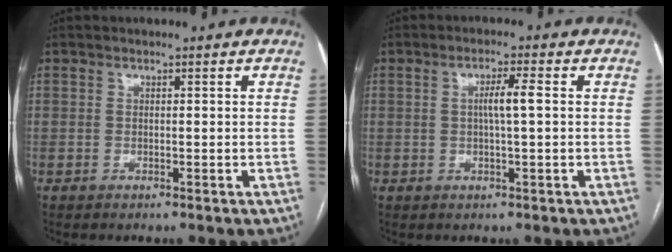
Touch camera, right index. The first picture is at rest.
{"total": 3.4, "force": [0.3, 0.1, 3.4], "torque": [-0.063, 0.001, 0.005]}